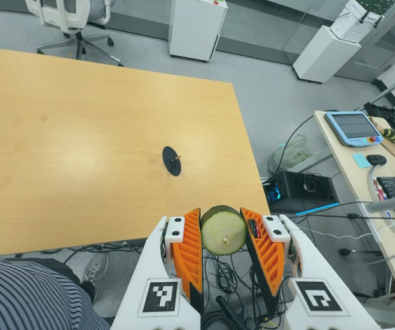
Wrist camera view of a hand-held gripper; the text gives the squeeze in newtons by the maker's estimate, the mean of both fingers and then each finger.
{"total": 10.1, "left": 9.8, "right": 10.4}